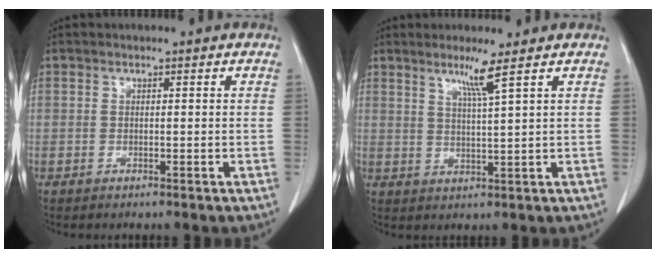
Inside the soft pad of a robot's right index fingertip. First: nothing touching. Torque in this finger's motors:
{"motor_torque": [0.17, 0.17, 0.03, 0.06]}